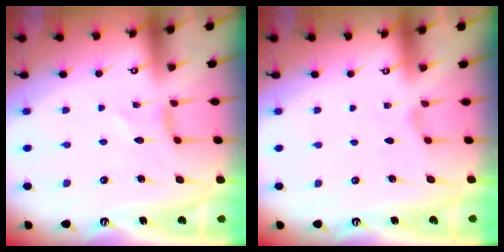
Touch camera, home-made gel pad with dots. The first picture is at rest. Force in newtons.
{"total": 0.8, "press": 0.7, "slide": 0.3}